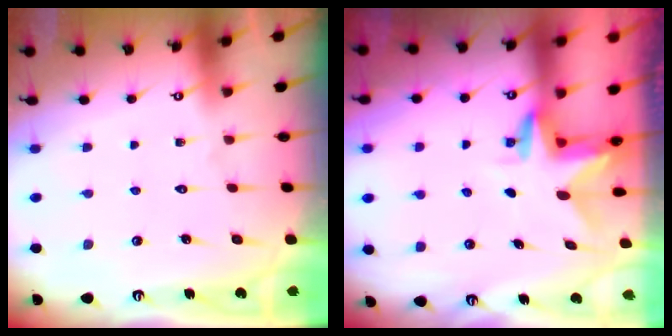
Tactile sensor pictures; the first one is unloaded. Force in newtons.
{"total": 3.0, "press": 2.9, "slide": 0.2}